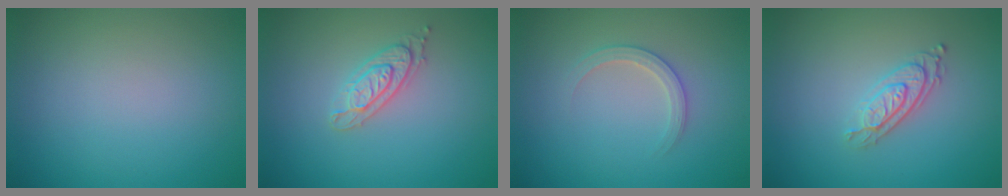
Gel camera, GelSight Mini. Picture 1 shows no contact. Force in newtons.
{"total": 2.2, "press": 2.1, "slide": 0.5}
{"total": 1.9, "press": 1.9, "slide": 0.2}
{"total": 2.8, "press": 2.2, "slide": 1.7}